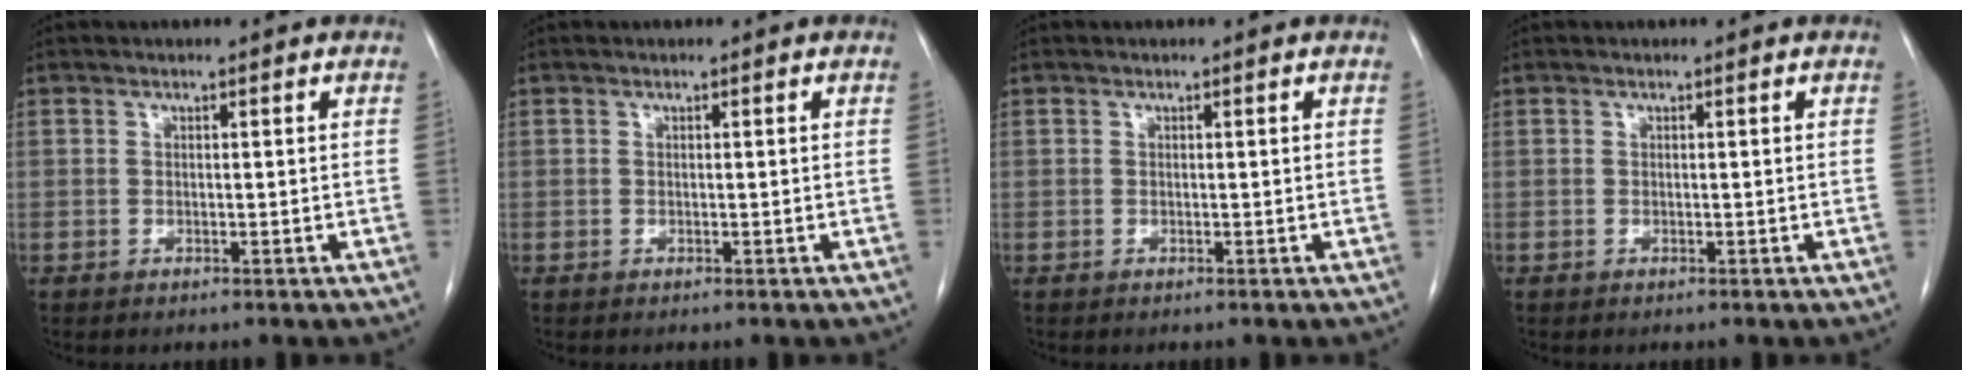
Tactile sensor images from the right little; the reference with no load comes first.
{"total": 0.0}
{"total": 0.0}
{"total": 0.0}